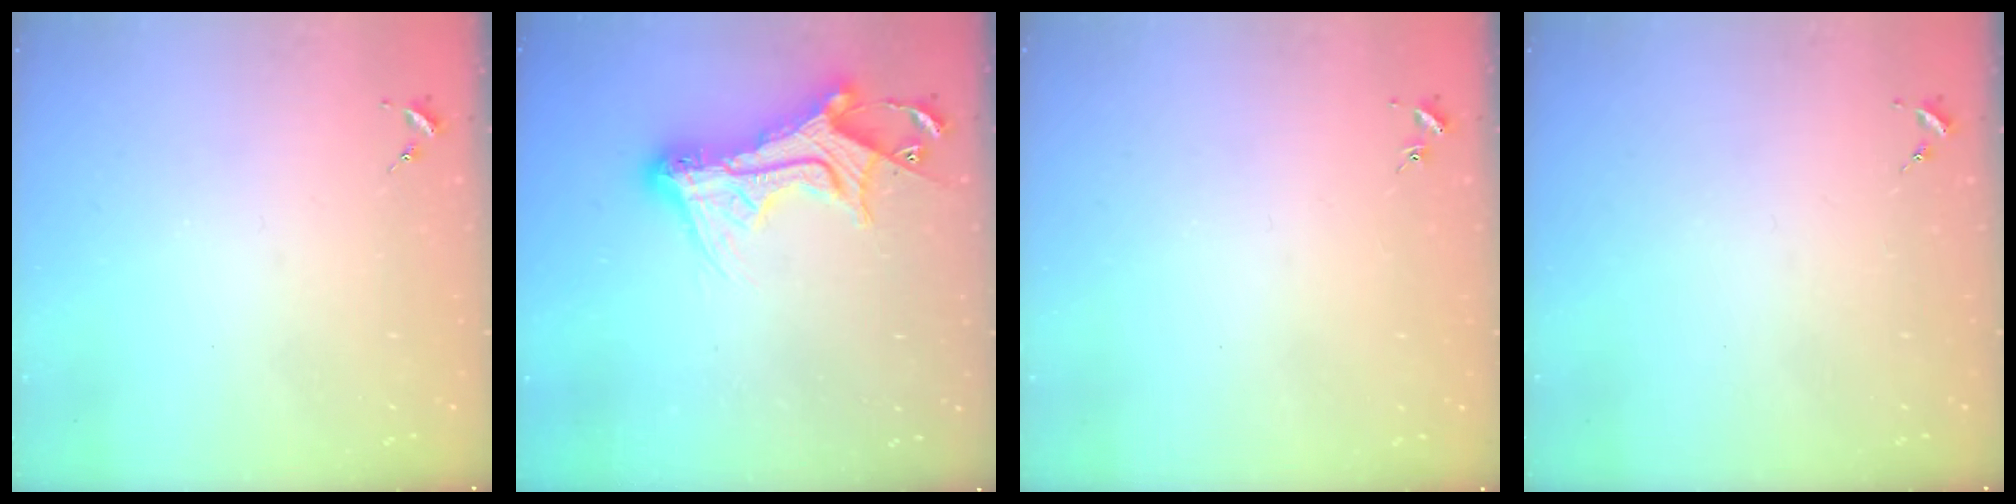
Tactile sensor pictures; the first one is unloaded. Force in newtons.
{"total": 15.5, "press": 15.4, "slide": 1.5}
{"total": 0.9, "press": 0.9, "slide": 0.2}
{"total": 0.0}